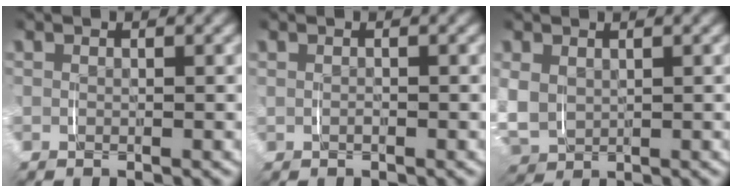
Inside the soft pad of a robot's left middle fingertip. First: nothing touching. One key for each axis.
{"total": 0.7, "fx": 0.0, "fy": 0.4, "fz": 0.5, "tx": -0.011, "ty": 0.001, "tz": 0.000}
{"total": 5.2, "fx": 0.4, "fy": 4.7, "fz": 2.3, "tx": -0.086, "ty": -0.013, "tz": 0.014}